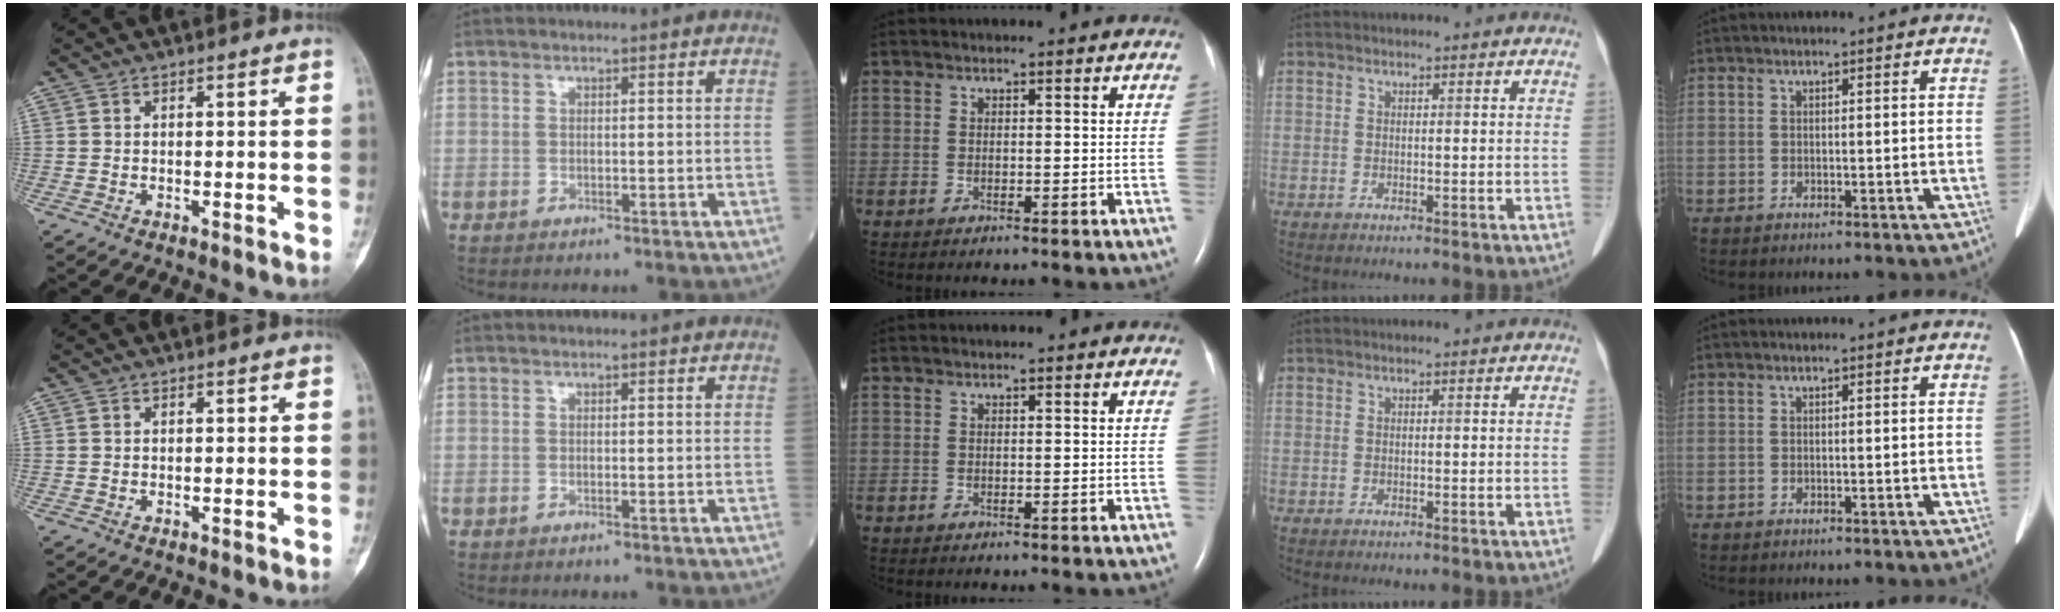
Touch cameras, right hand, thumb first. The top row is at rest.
{}